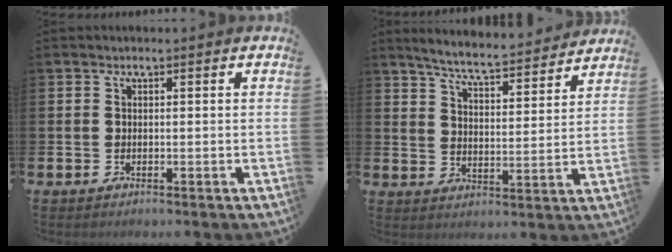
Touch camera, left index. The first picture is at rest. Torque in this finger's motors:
{"motor_torque": [0.24, -0.32, 0.36, 0.12]}